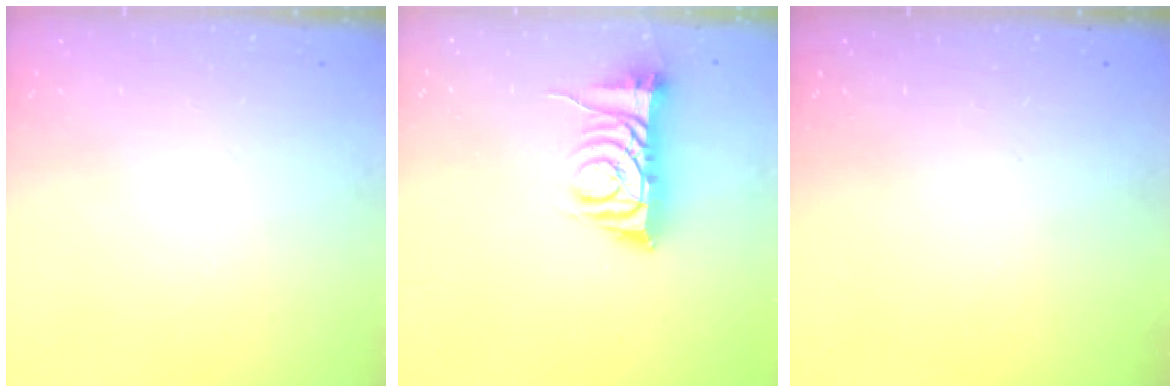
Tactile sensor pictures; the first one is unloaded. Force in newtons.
{"total": 9.4, "press": 9.4, "slide": 0.5}
{"total": 0.0}